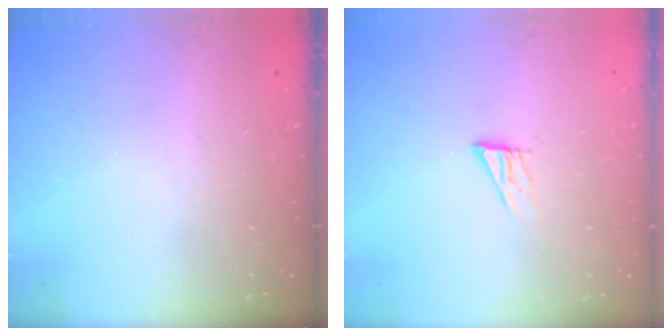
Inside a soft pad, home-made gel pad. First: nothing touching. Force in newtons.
{"total": 7.6, "press": 7.6, "slide": 0.3}